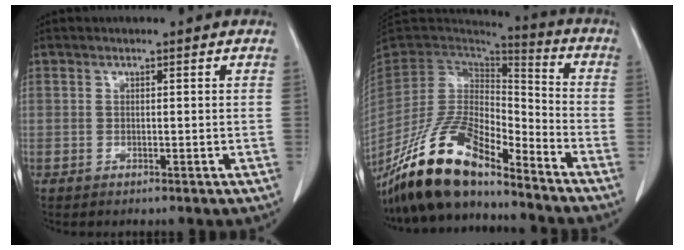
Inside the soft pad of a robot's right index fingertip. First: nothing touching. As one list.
[{"total": 17.6, "force": [-13.9, 5.0, 9.6], "torque": [-0.185, -0.002, -0.256]}]